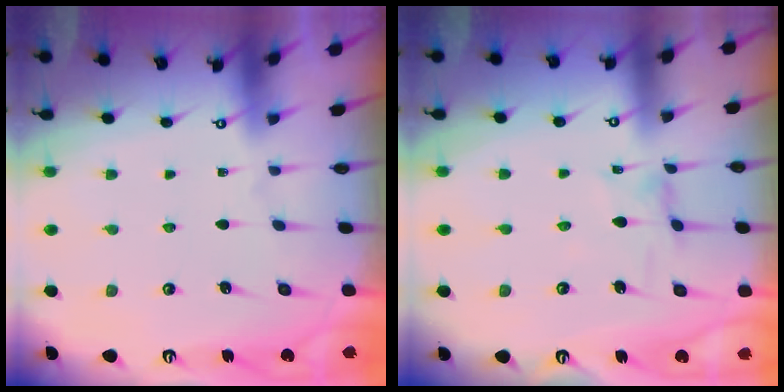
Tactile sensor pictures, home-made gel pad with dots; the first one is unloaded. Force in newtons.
{"total": 1.8, "press": 1.7, "slide": 0.3}